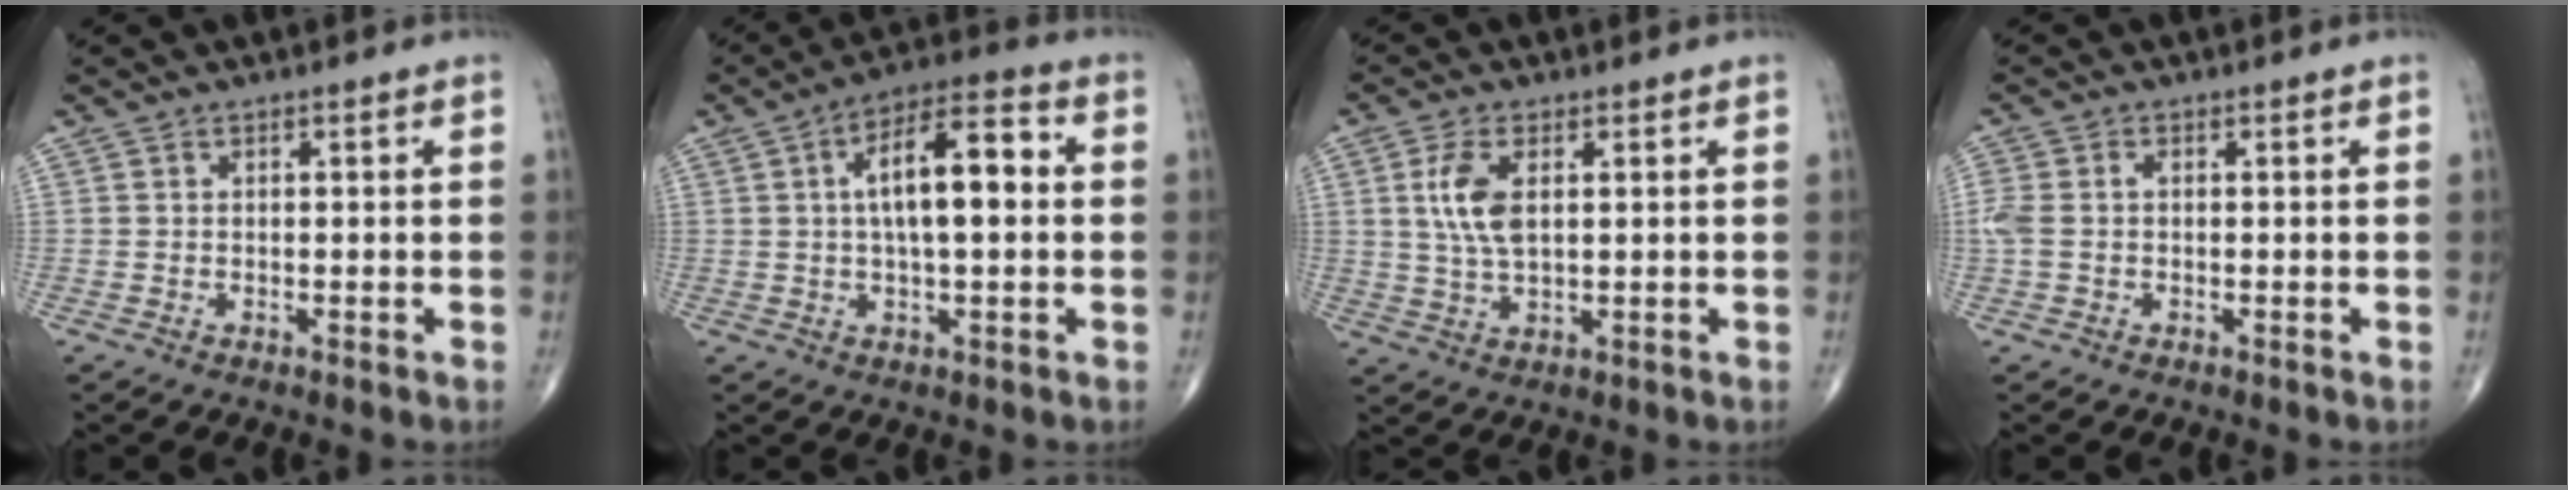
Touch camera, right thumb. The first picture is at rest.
{"total": 12.5, "force": [1.5, 4.7, 11.5], "torque": [-0.182, 0.026, 0.016]}
{"total": 6.9, "force": [1.6, 3.3, 5.8], "torque": [-0.126, -0.006, 0.034]}
{"total": 3.9, "force": [-0.1, 2.5, 3.0], "torque": [-0.093, 0.016, -0.002]}